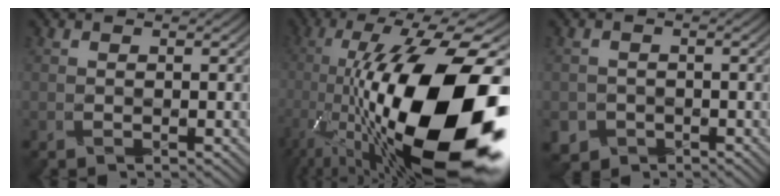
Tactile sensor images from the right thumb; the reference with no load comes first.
{"total": 20.5, "force": [-4.7, 7.7, 18.5], "torque": [-0.316, 0.006, -0.092]}
{"total": 2.5, "force": [-1.4, 1.9, -0.8], "torque": [0.008, -0.017, -0.029]}